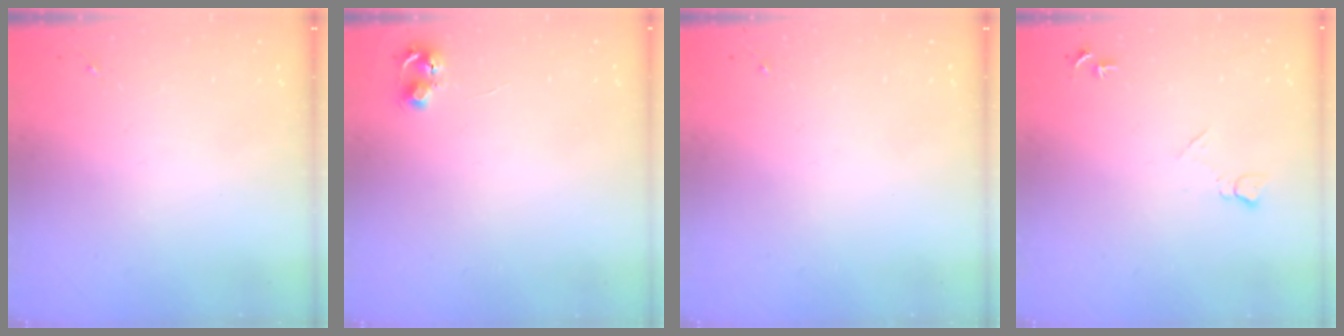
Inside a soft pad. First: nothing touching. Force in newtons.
{"total": 5.3, "press": 5.3, "slide": 0.5}
{"total": 0.0}
{"total": 7.4, "press": 7.3, "slide": 0.9}